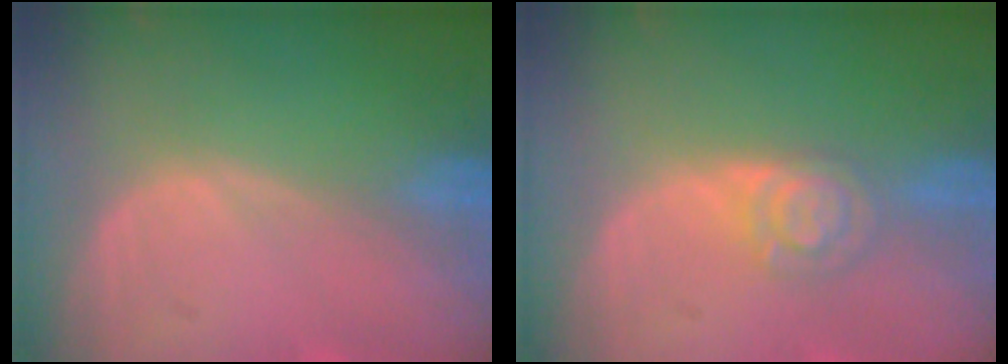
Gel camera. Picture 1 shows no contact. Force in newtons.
{"total": 4.4, "press": 4.4, "slide": 0.0}